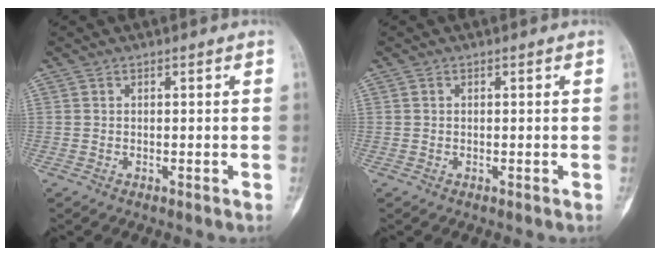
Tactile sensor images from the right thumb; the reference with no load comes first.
{"total": 0.0}